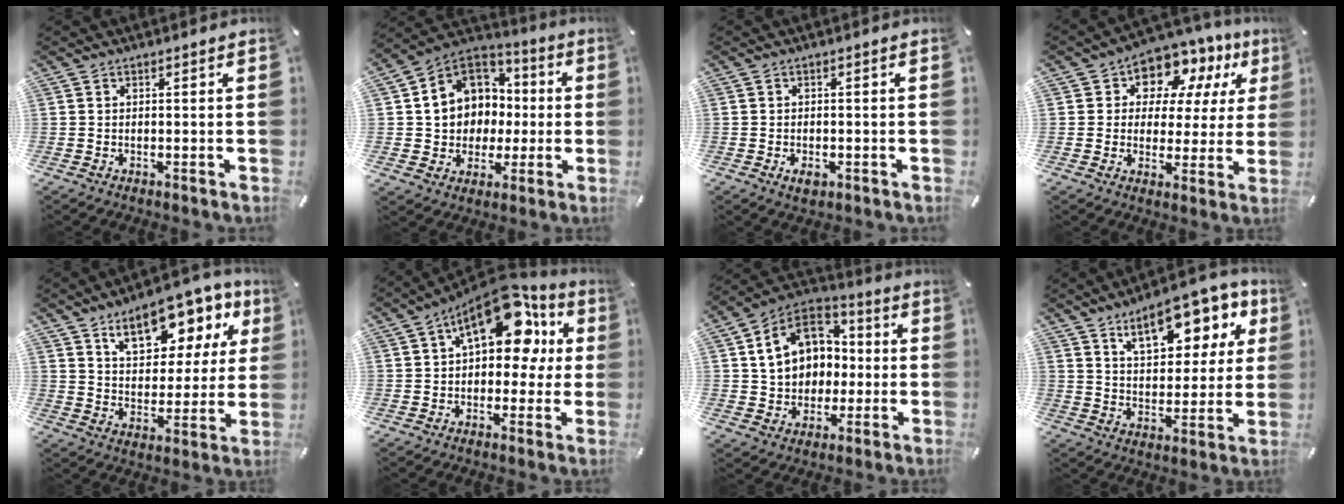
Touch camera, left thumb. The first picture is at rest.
{"total": 11.1, "force": [0.5, 10.8, 2.5], "torque": [-0.060, -0.009, 0.020]}
{"total": 2.5, "force": [-1.1, 1.6, 1.6], "torque": [-0.045, -0.001, -0.023]}
{"total": 9.9, "force": [6.7, 6.8, 2.8], "torque": [-0.054, -0.056, 0.121]}
{"total": 15.4, "force": [9.6, 8.5, 8.5], "torque": [-0.132, -0.044, 0.166]}
{"total": 17.1, "force": [7.7, 9.4, 12.0], "torque": [-0.175, -0.042, 0.132]}
{"total": 14.6, "force": [1.4, 12.8, 6.9], "torque": [-0.144, 0.009, 0.033]}
{"total": 15.7, "force": [9.2, 8.0, 9.9], "torque": [-0.147, -0.037, 0.156]}